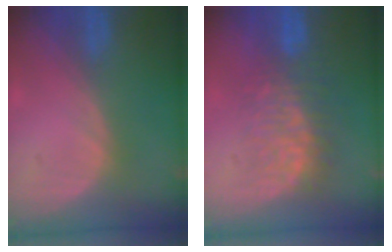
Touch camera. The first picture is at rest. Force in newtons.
{"total": 7.6, "press": 7.5, "slide": 1.2}